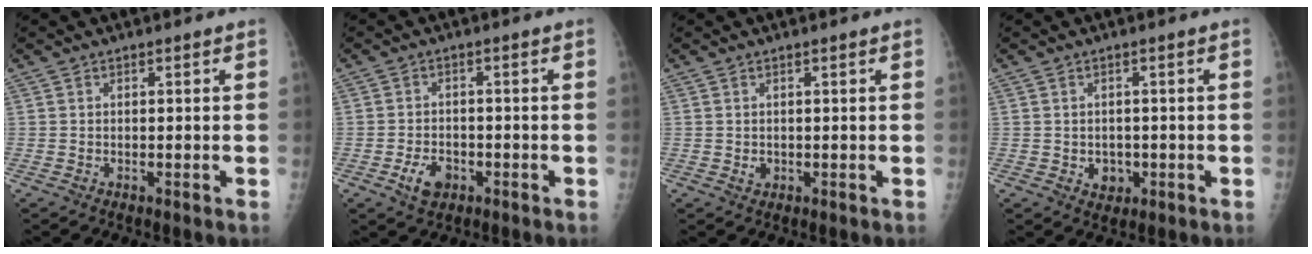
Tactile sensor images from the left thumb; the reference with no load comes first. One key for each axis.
{"total": 4.2, "fx": -1.8, "fy": 2.8, "fz": 2.5, "tx": -0.039, "ty": 0.007, "tz": -0.027}
{"total": 1.2, "fx": 0.5, "fy": 0.7, "fz": 0.8, "tx": -0.008, "ty": -0.004, "tz": 0.013}
{"total": 2.6, "fx": -0.4, "fy": 2.3, "fz": 1.3, "tx": -0.007, "ty": 0.001, "tz": 0.003}